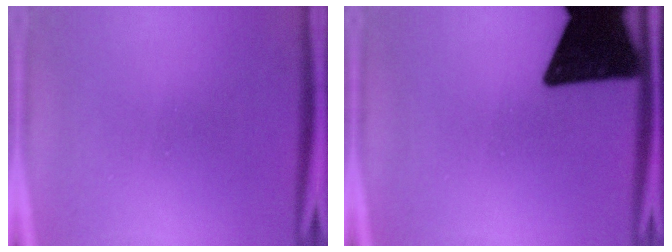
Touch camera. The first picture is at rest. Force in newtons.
{"total": 17.3}